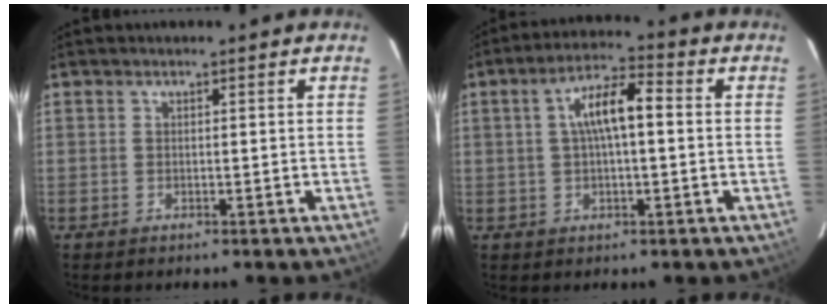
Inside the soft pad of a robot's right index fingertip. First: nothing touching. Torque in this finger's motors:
{"motor_torque": [0.68, 0.07, 0.43, 0.14]}